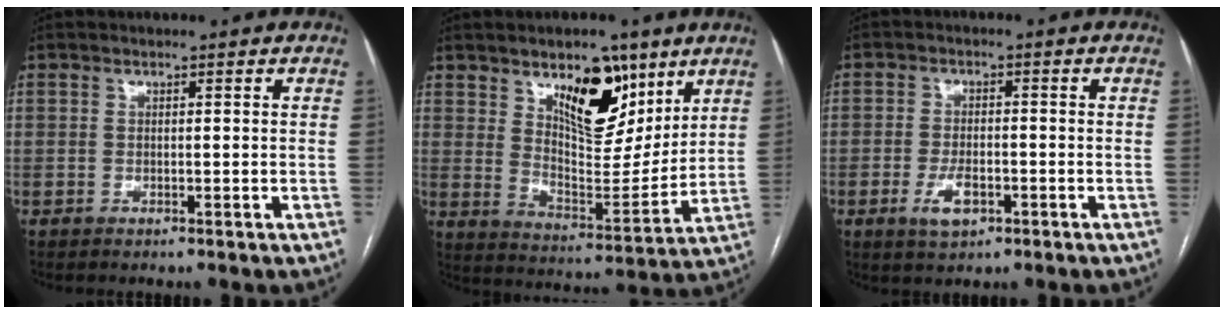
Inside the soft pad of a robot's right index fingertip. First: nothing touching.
{"total": 13.6, "force": [7.8, 5.6, 9.5], "torque": [-0.141, -0.006, 0.138]}
{"total": 4.5, "force": [-2.0, 2.0, 3.5], "torque": [-0.067, -0.001, -0.029]}